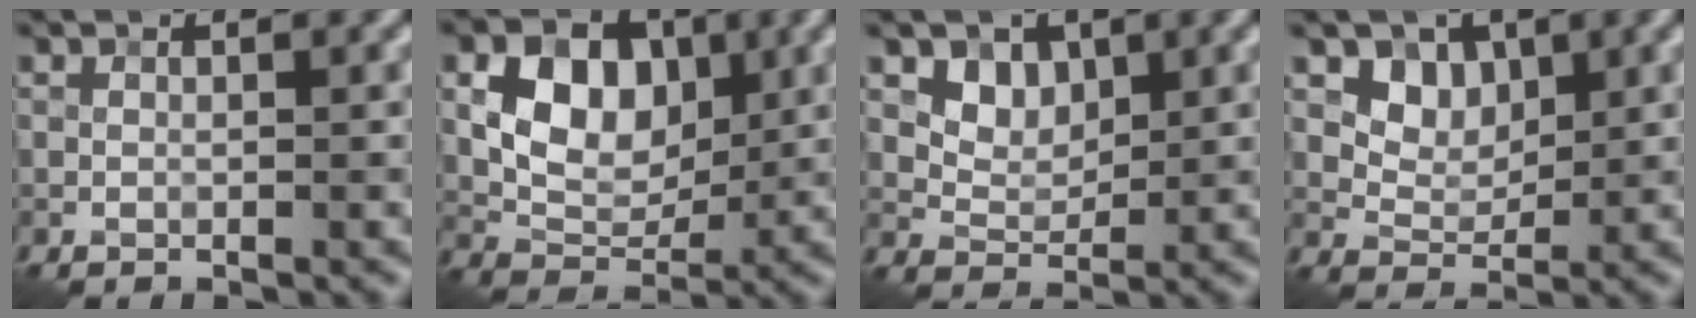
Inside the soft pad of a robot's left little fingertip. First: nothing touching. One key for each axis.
{"total": 6.9, "fx": 1.5, "fy": 4.9, "fz": 4.6, "tx": -0.074, "ty": 0.000, "tz": 0.024}
{"total": 2.9, "fx": 1.4, "fy": 2.1, "fz": 1.3, "tx": -0.025, "ty": -0.015, "tz": 0.031}
{"total": 3.4, "fx": 1.7, "fy": 2.6, "fz": 1.5, "tx": -0.031, "ty": -0.019, "tz": 0.040}